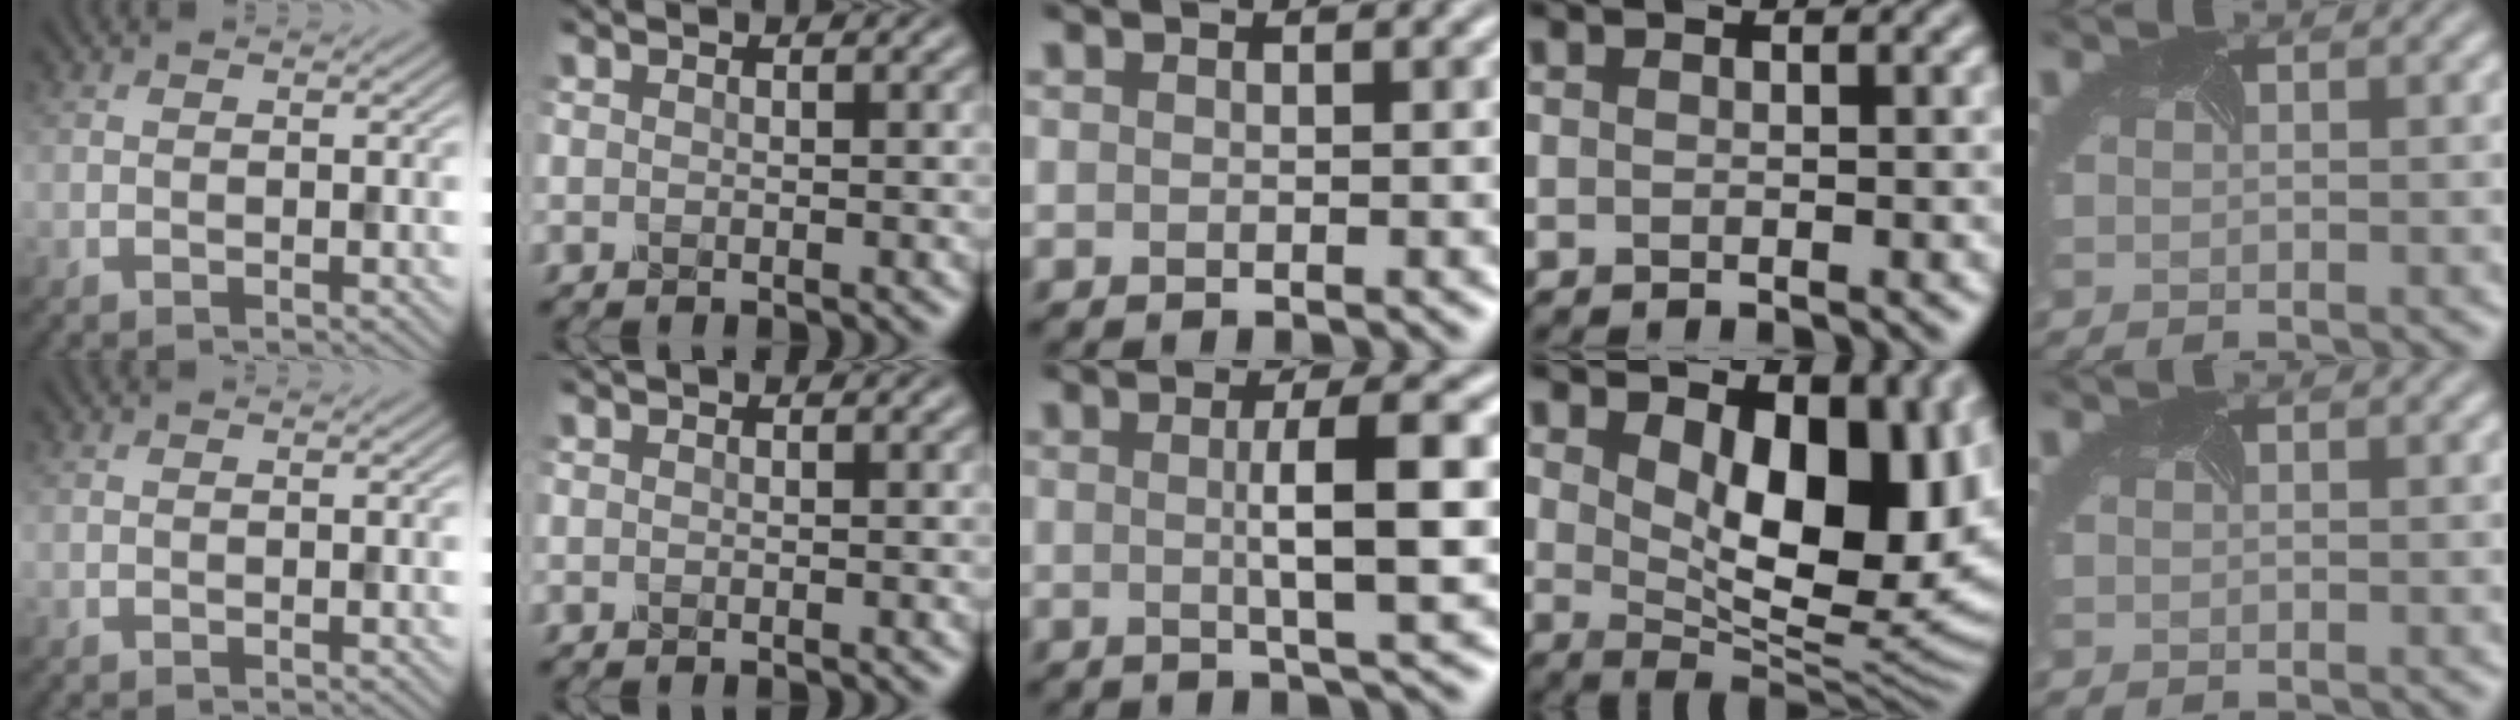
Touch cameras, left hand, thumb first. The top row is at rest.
{"middle": {"total": 6.0, "force": [0.4, 1.2, 5.8], "torque": [-0.087, 0.008, 0.003]}, "ring": {"total": 11.8, "force": [2.7, 6.4, 9.6], "torque": [-0.117, -0.012, 0.045]}}